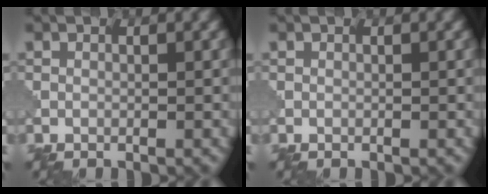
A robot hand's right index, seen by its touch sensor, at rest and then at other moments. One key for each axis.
{"total": 0.0}